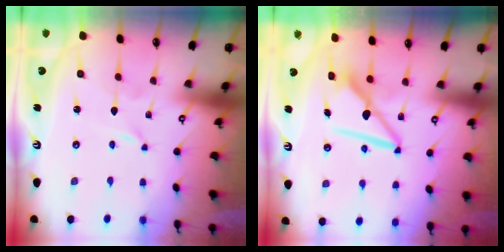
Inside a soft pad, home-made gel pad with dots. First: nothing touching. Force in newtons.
{"total": 11.0, "press": 10.9, "slide": 0.6}